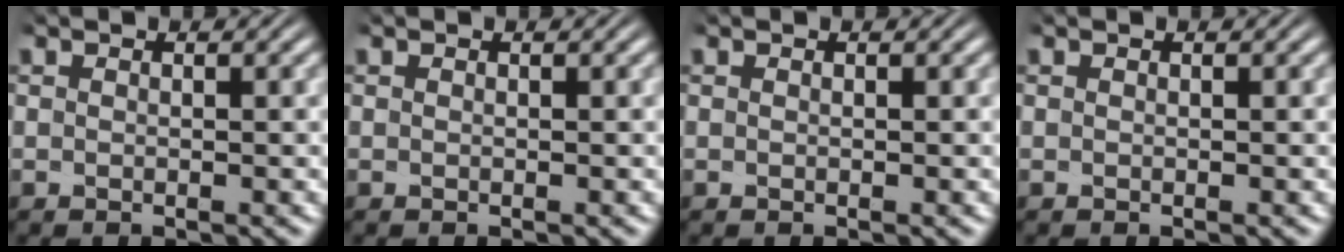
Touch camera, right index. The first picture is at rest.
{"total": 0.0}
{"total": 0.0}
{"total": 0.0}